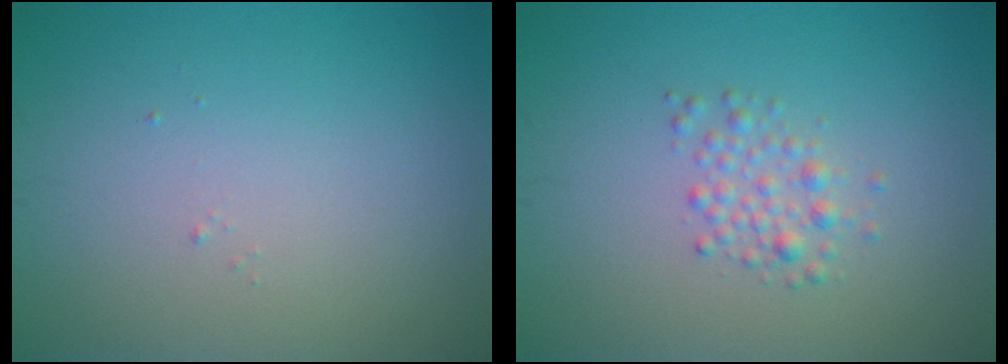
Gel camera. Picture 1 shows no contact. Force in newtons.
{"total": 1.8, "press": 1.8, "slide": 0.0}